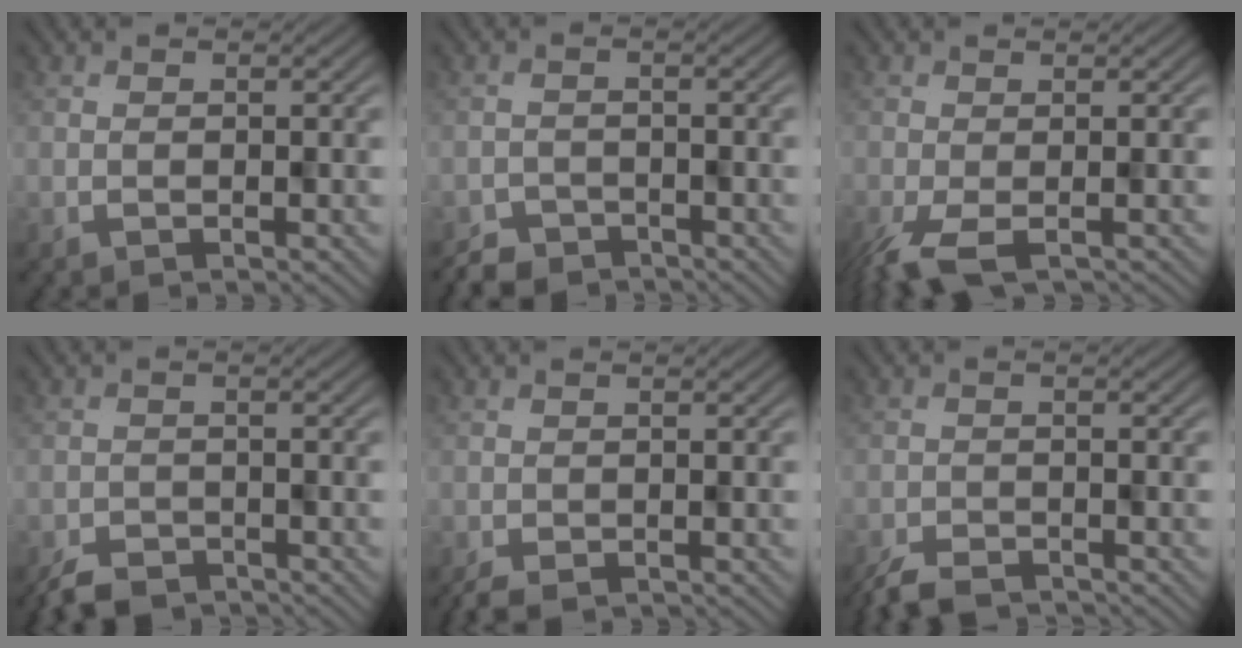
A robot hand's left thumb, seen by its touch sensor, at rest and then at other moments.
{"total": 3.3, "force": [-3.1, 1.2, 0.0], "torque": [0.003, -0.011, -0.050]}
{"total": 5.7, "force": [-2.9, 1.9, 4.5], "torque": [-0.088, -0.018, -0.049]}
{"total": 4.0, "force": [-3.5, 1.5, 1.1], "torque": [-0.020, -0.014, -0.059]}
{"total": 2.6, "force": [-2.0, 1.0, 1.5], "torque": [-0.029, -0.010, -0.027]}
{"total": 4.2, "force": [-3.8, 1.1, 1.4], "torque": [-0.028, -0.016, -0.066]}